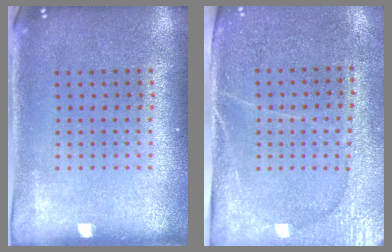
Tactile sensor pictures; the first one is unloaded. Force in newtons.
{"total": 2.9, "press": 2.7, "slide": 1.2}